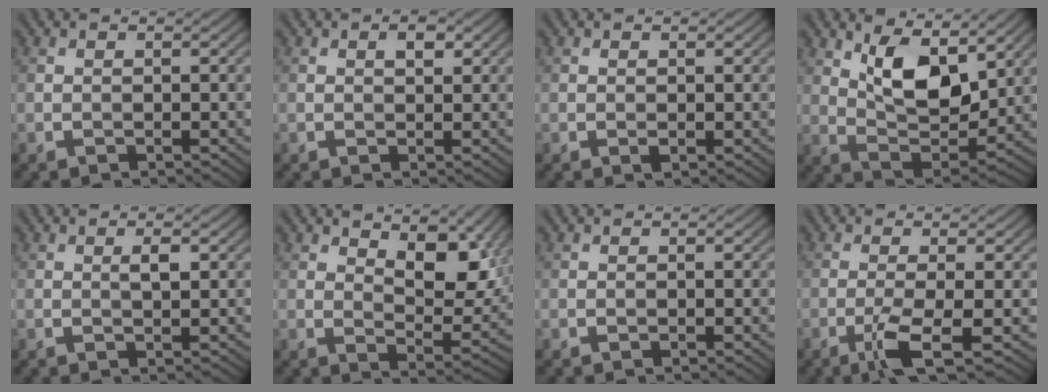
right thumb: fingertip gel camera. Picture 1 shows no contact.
{"total": 1.5, "force": [0.6, 0.7, 1.2], "torque": [-0.017, 0.000, 0.010]}
{"total": 0.5, "force": [0.0, 0.2, 0.5], "torque": [-0.009, -0.002, -0.002]}
{"total": 9.9, "force": [4.6, 4.6, 7.4], "torque": [-0.142, -0.011, 0.088]}
{"total": 1.4, "force": [0.4, 0.3, 1.3], "torque": [-0.025, -0.001, 0.007]}
{"total": 10.1, "force": [5.1, 4.6, 7.5], "torque": [-0.118, -0.010, 0.085]}
{"total": 0.0}
{"total": 4.4, "force": [-1.7, 0.4, 4.0], "torque": [-0.077, 0.004, -0.041]}